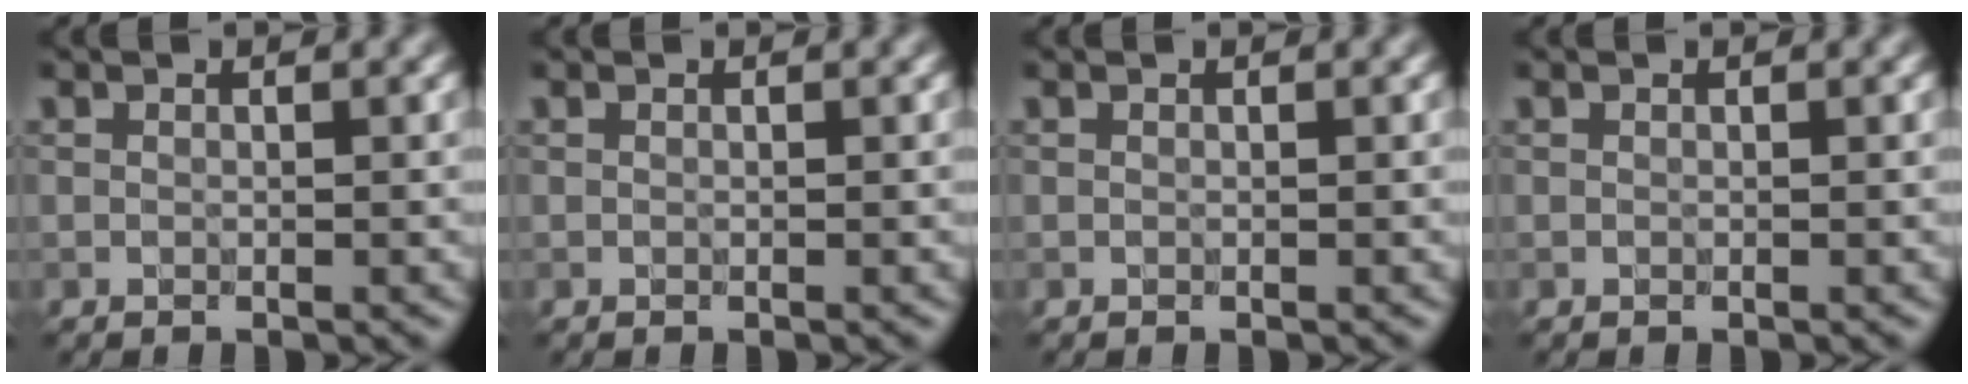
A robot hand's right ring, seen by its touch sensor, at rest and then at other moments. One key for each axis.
{"total": 0.0}
{"total": 0.0}
{"total": 0.0}